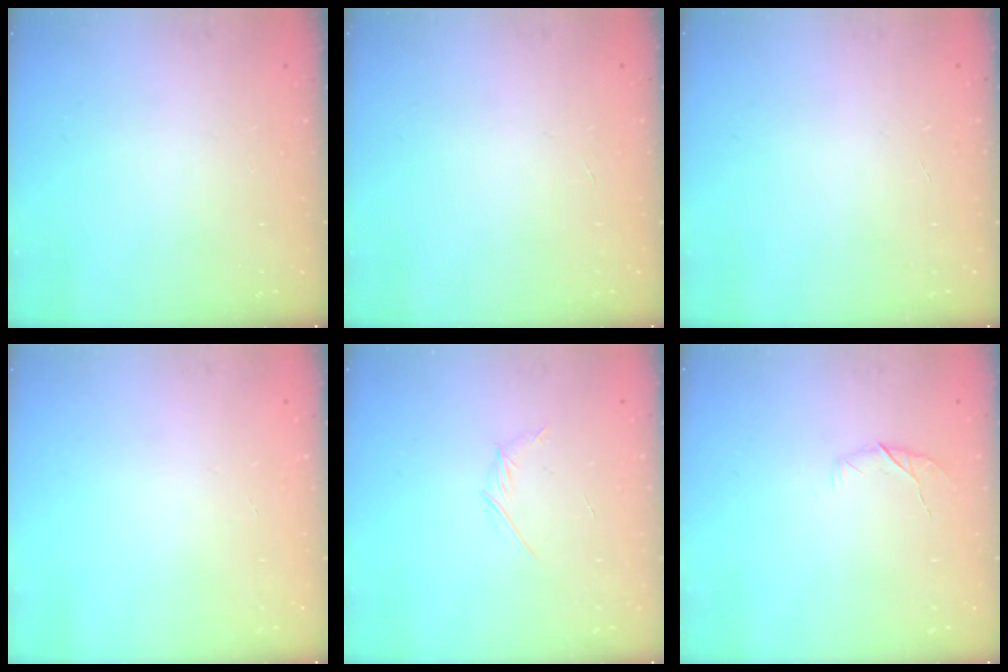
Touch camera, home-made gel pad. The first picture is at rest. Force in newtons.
{"total": 0.0}
{"total": 0.0}
{"total": 0.0}
{"total": 2.9, "press": 2.8, "slide": 0.8}
{"total": 5.9, "press": 5.6, "slide": 1.9}